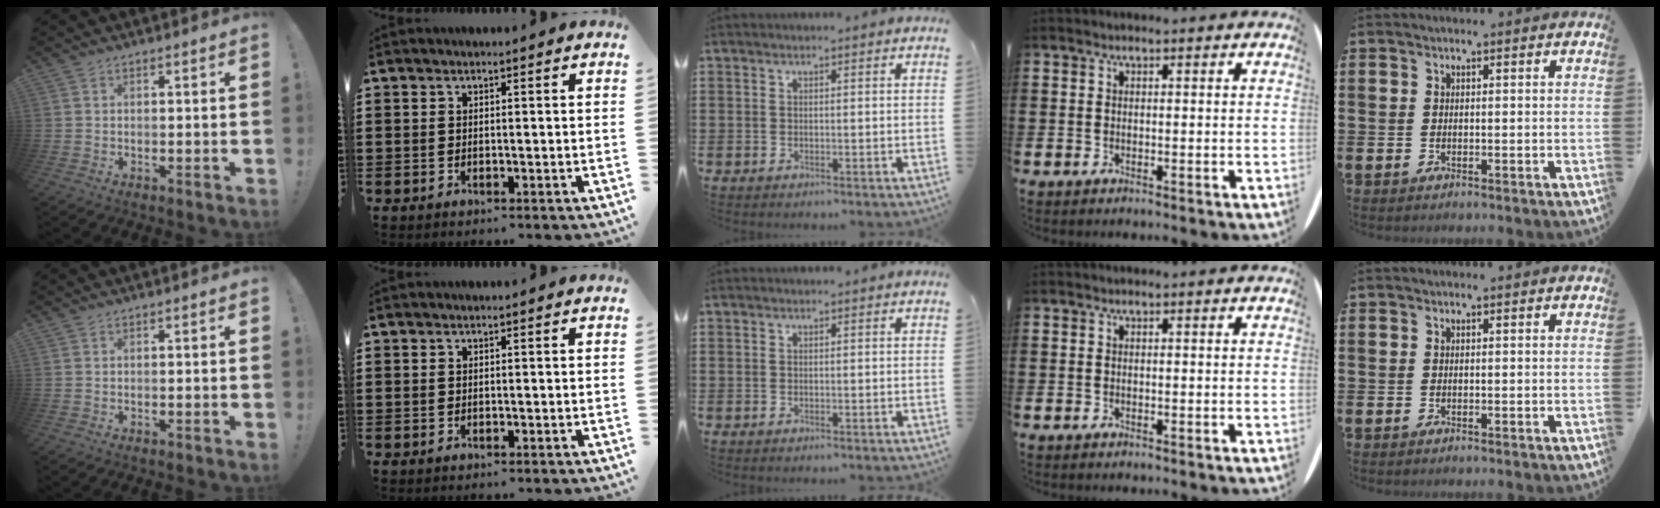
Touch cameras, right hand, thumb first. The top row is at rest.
{}